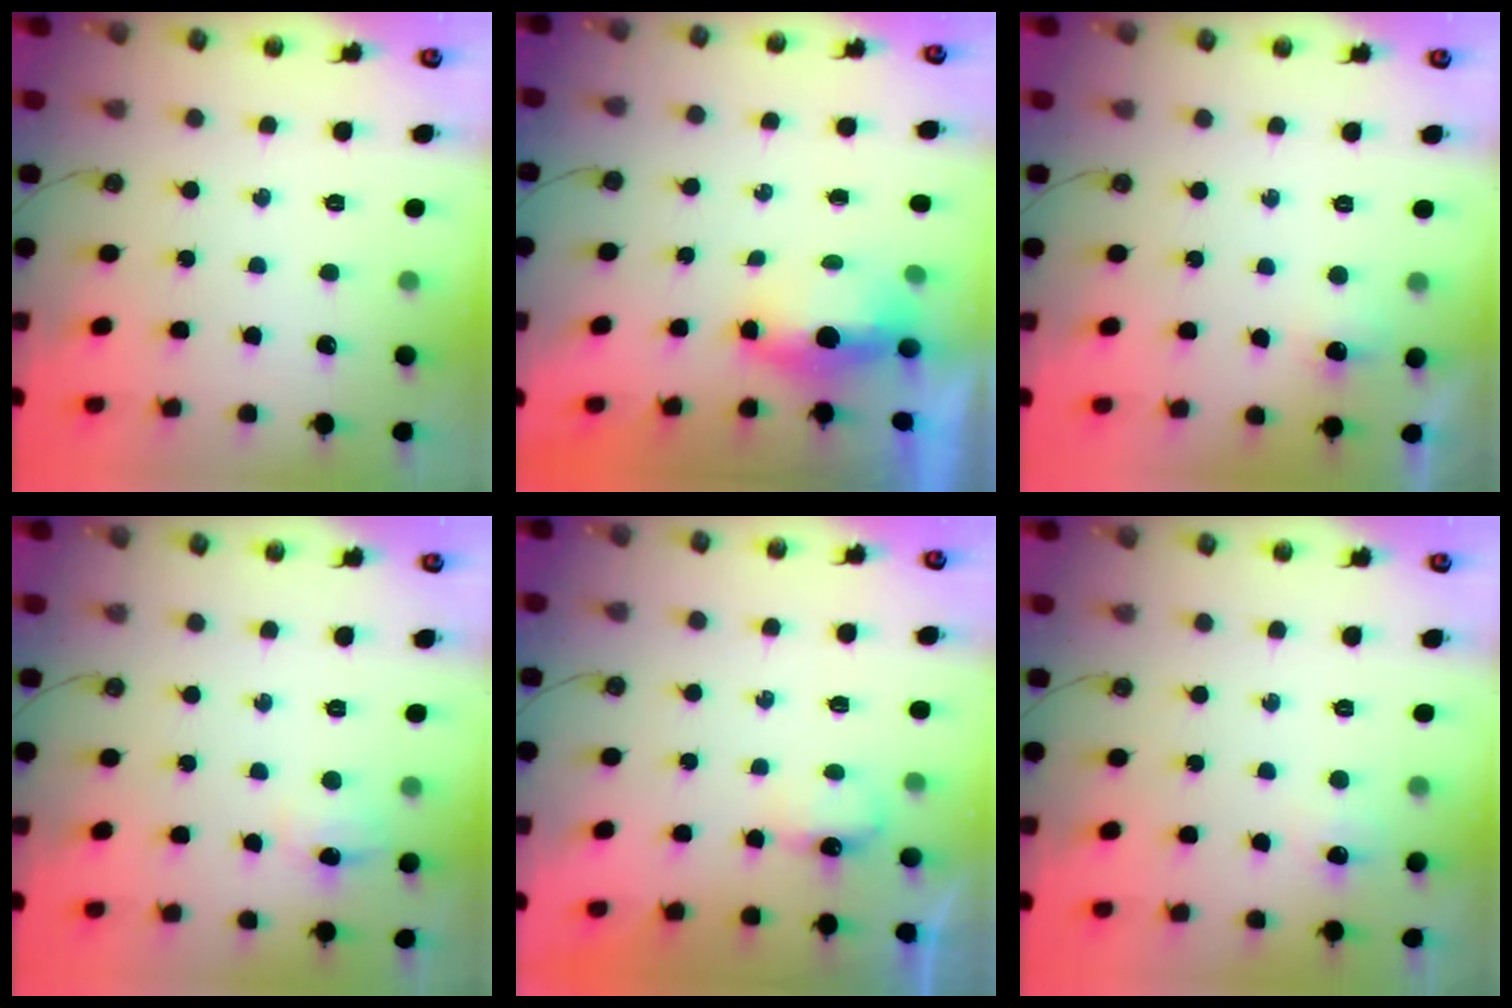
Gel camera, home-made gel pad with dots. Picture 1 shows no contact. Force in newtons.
{"total": 5.0, "press": 4.8, "slide": 1.3}
{"total": 5.9, "press": 5.8, "slide": 0.9}
{"total": 5.1, "press": 5.0, "slide": 0.7}
{"total": 3.5, "press": 3.4, "slide": 0.7}
{"total": 3.7, "press": 3.7, "slide": 0.6}